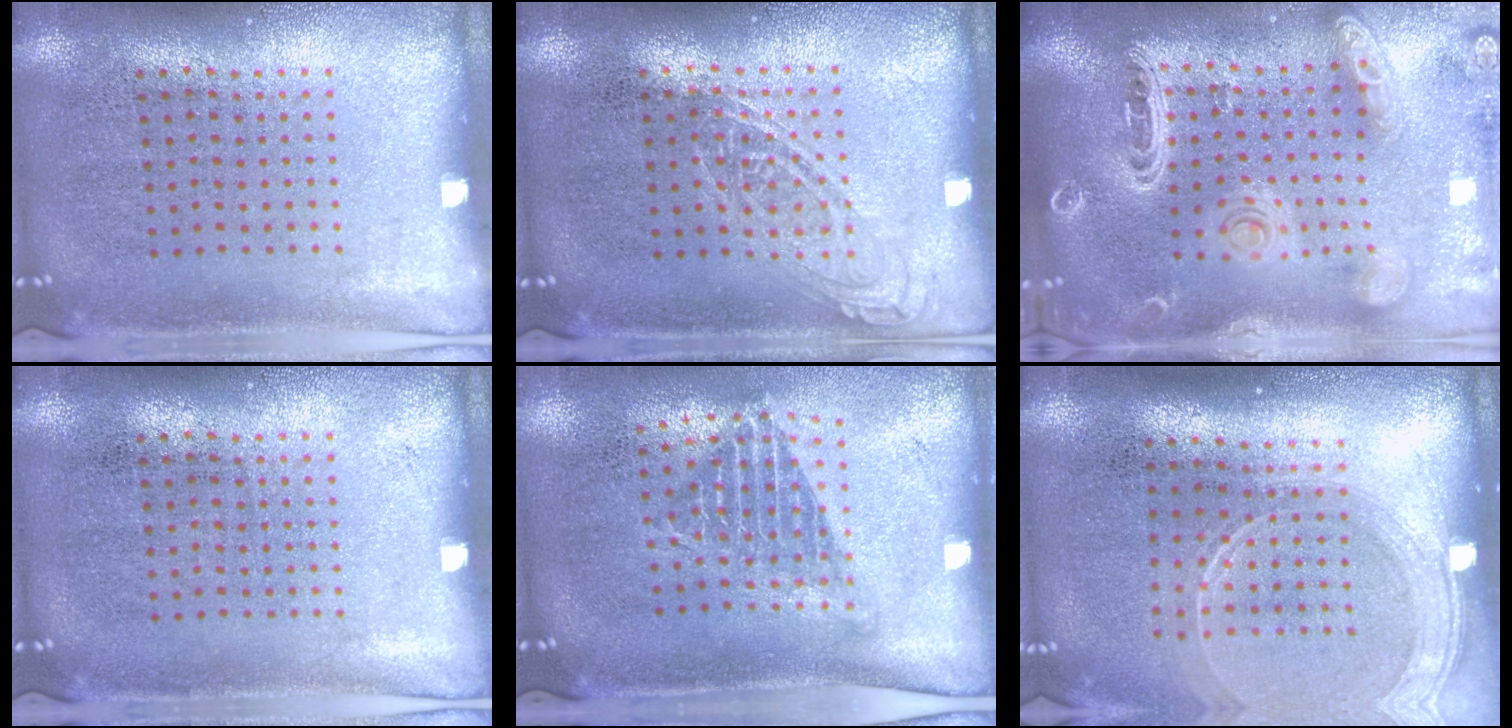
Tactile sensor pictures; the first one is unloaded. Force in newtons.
{"total": 0.8, "press": 0.8, "slide": 0.1}
{"total": 2.6, "press": 2.3, "slide": 1.1}
{"total": 0.0}
{"total": 1.3, "press": 1.0, "slide": 0.9}
{"total": 1.8, "press": 1.6, "slide": 0.8}